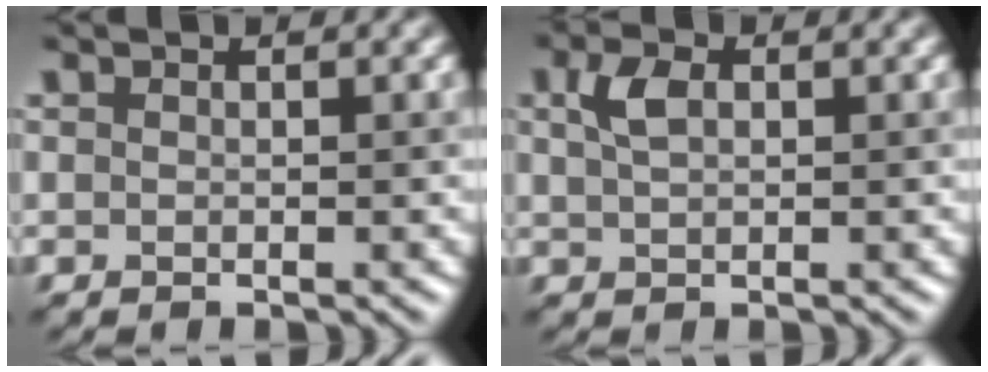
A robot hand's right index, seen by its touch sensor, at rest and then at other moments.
{"total": 2.4, "force": [0.9, 1.4, 1.7], "torque": [-0.041, 0.006, 0.016]}